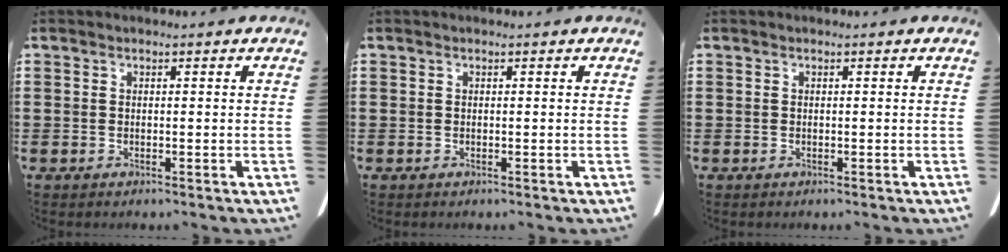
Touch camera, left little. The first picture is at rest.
{"total": 0.0}
{"total": 0.0}